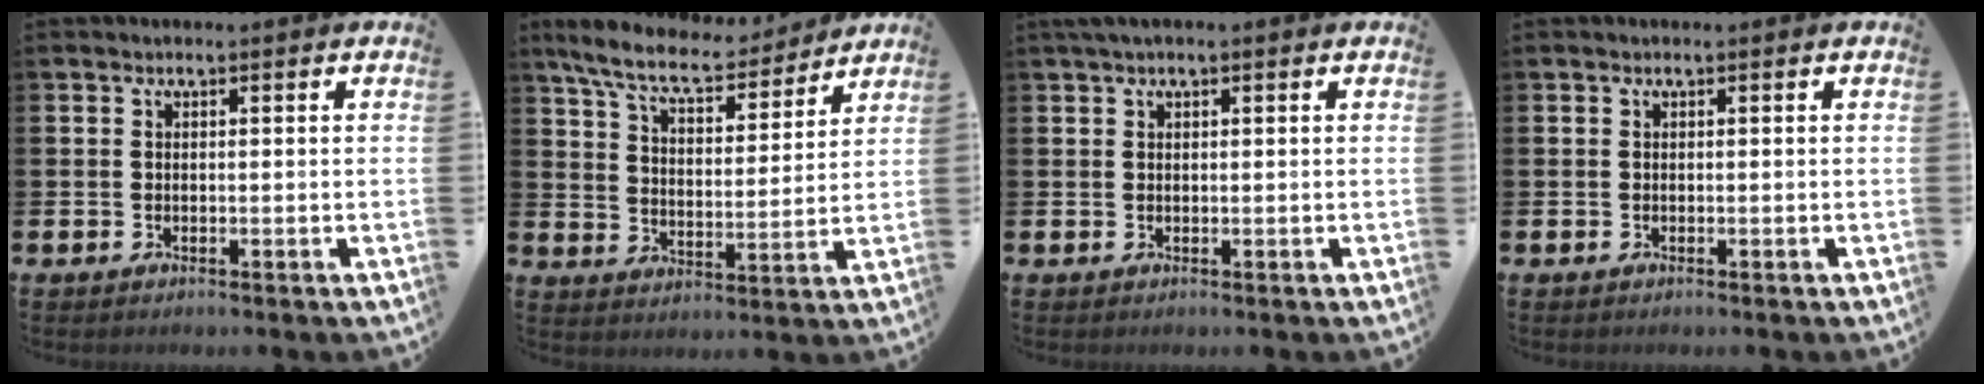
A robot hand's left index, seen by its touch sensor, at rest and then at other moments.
{"total": 8.8, "force": [7.9, 1.8, 3.3], "torque": [-0.102, -0.041, 0.142]}
{"total": 1.1, "force": [0.7, 0.2, 0.8], "torque": [-0.021, 0.005, 0.013]}
{"total": 0.0}